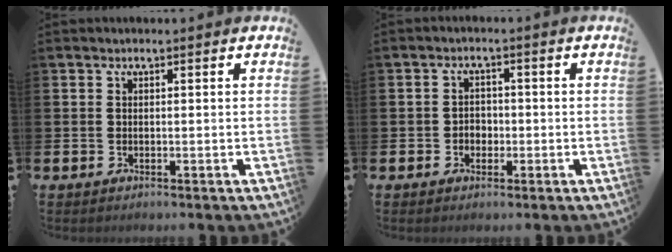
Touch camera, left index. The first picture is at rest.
{"total": 2.2, "force": [-0.6, 1.9, 0.9], "torque": [-0.010, 0.002, -0.017]}